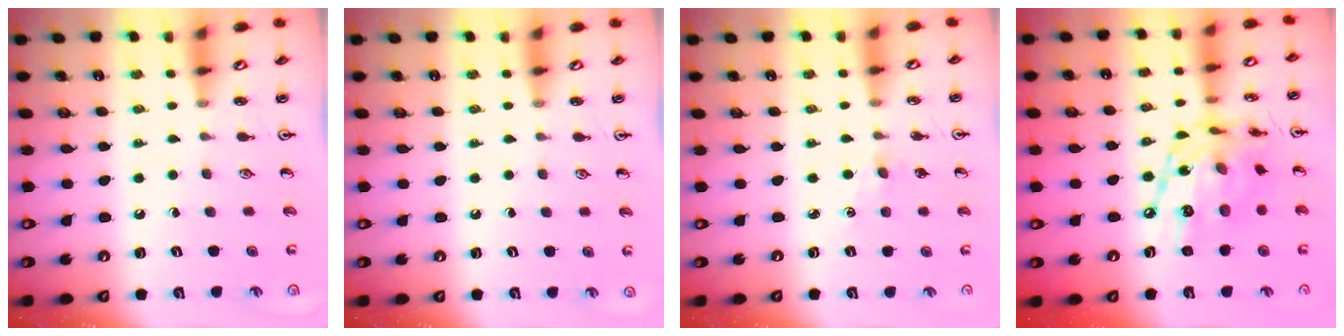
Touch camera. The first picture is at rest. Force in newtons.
{"total": 0.0}
{"total": 1.1, "press": 1.1, "slide": 0.2}
{"total": 16.7, "press": 16.6, "slide": 1.4}